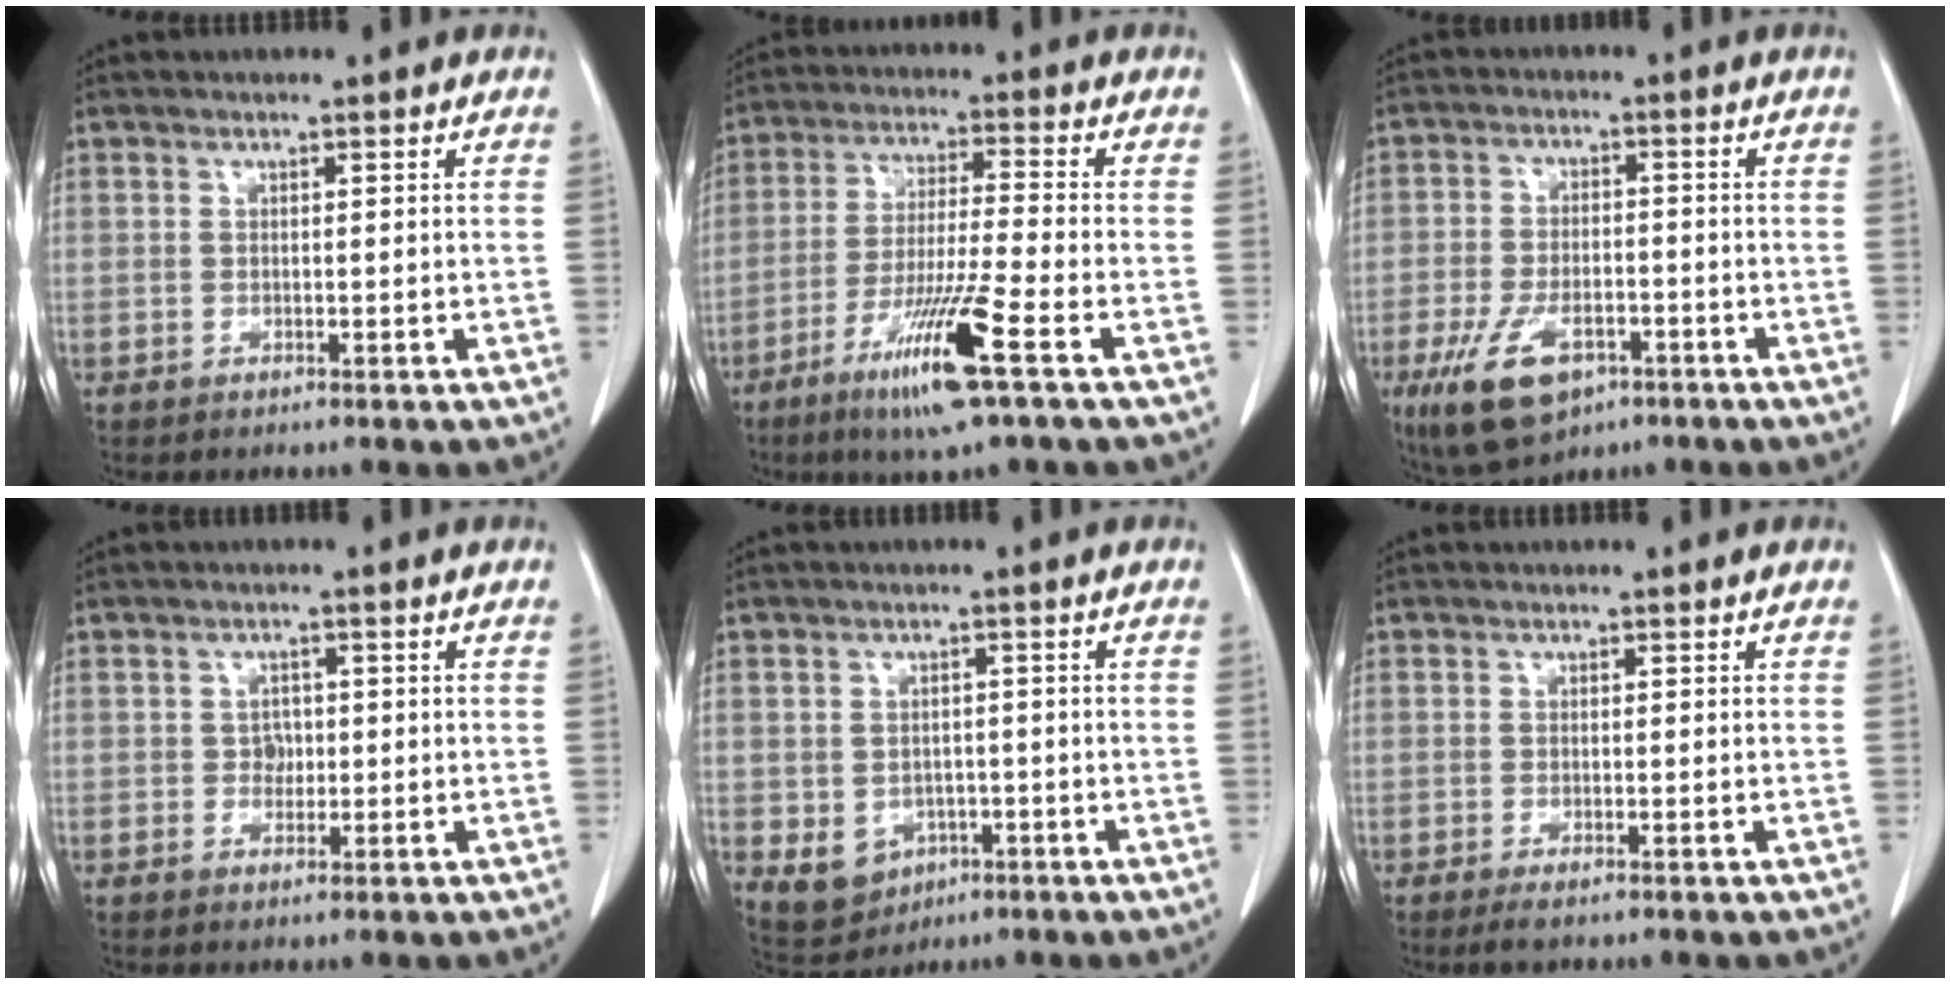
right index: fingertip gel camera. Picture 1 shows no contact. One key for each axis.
{"total": 12.3, "fx": -6.3, "fy": -0.6, "fz": 10.5, "tx": -0.203, "ty": -0.030, "tz": -0.117}
{"total": 10.0, "fx": -5.1, "fy": 5.2, "fz": 6.8, "tx": -0.132, "ty": -0.005, "tz": -0.078}
{"total": 1.9, "fx": -0.1, "fy": 1.6, "fz": 1.0, "tx": -0.013, "ty": 0.004, "tz": -0.002}
{"total": 5.8, "fx": -1.8, "fy": 5.2, "fz": 2.0, "tx": -0.030, "ty": 0.004, "tz": -0.011}
{"total": 1.6, "fx": -1.1, "fy": 0.2, "fz": 1.1, "tx": -0.019, "ty": -0.004, "tz": -0.017}